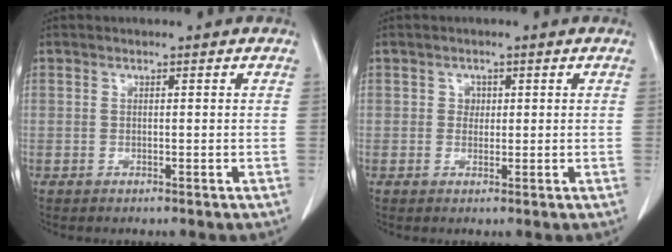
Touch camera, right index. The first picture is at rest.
{"total": 1.5, "force": [0.3, 1.3, 0.6], "torque": [-0.006, 0.001, 0.003]}